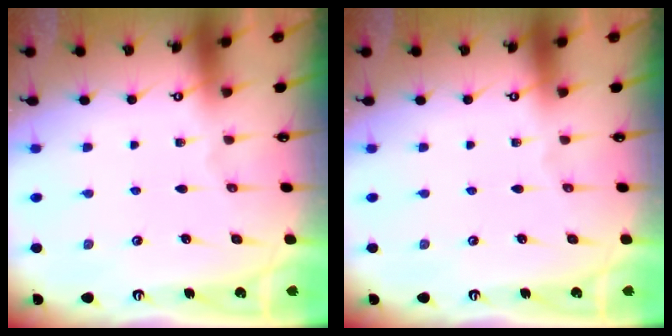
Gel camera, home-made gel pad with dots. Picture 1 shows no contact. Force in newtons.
{"total": 0.0}